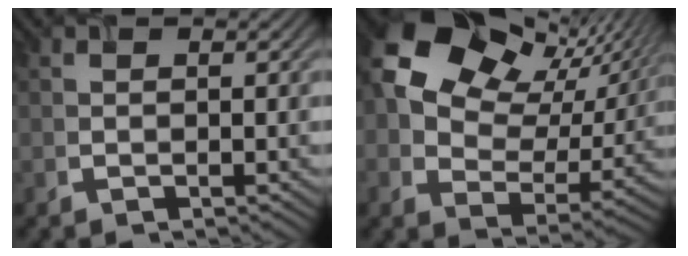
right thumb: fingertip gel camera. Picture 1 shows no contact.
{"total": 16.3, "force": [7.5, 10.5, 9.9], "torque": [-0.199, 0.025, 0.132]}